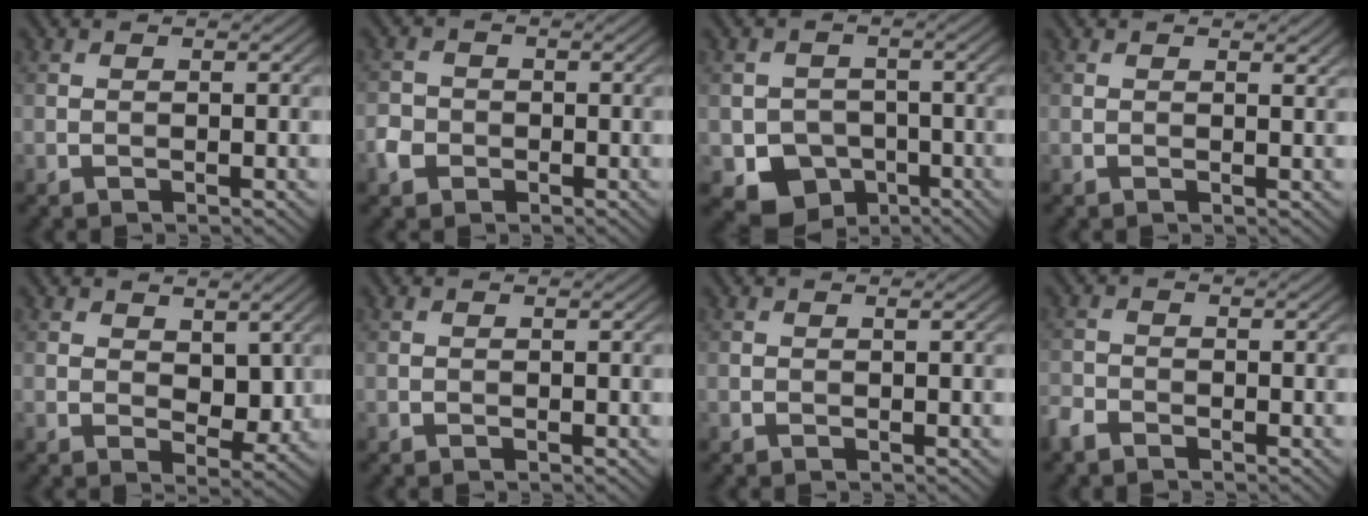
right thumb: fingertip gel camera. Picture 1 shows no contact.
{"total": 2.5, "force": [-1.2, 2.1, 0.8], "torque": [-0.018, 0.000, -0.027]}
{"total": 6.3, "force": [-2.8, 5.1, 2.3], "torque": [-0.041, -0.015, -0.052]}
{"total": 0.9, "force": [0.8, 0.2, 0.5], "torque": [-0.008, -0.004, 0.012]}
{"total": 4.2, "force": [1.4, 2.7, 3.0], "torque": [-0.051, -0.009, 0.024]}
{"total": 0.0}
{"total": 0.0}
{"total": 2.4, "force": [-2.0, 1.0, 0.8], "torque": [-0.022, -0.005, -0.053]}